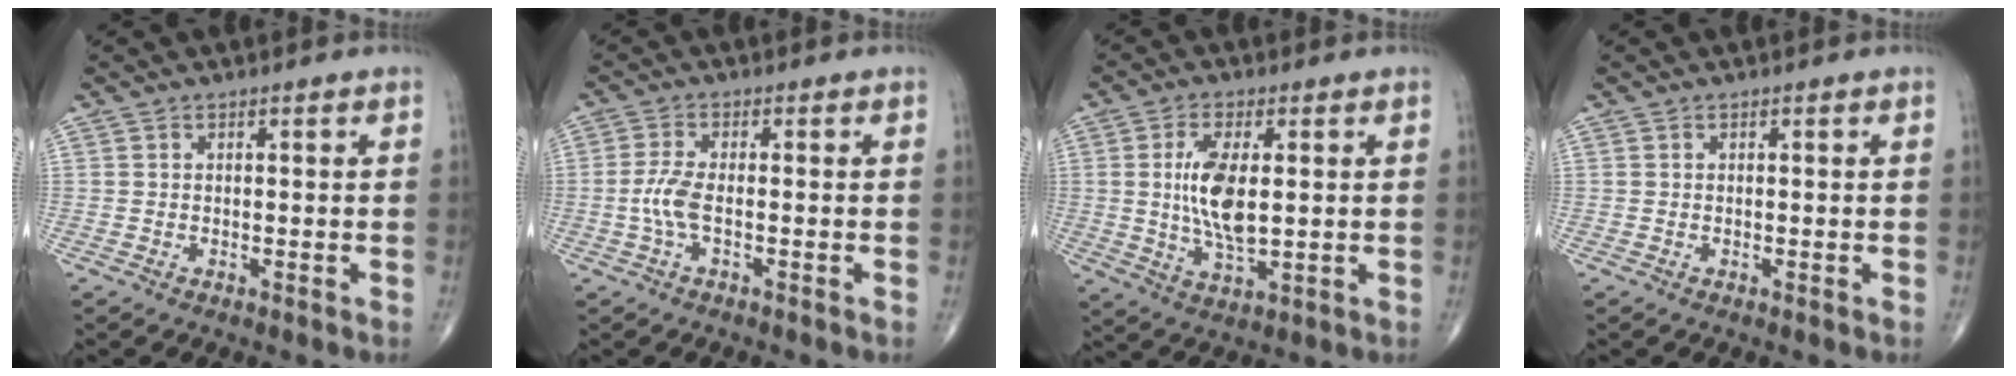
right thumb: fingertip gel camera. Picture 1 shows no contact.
{"total": 4.1, "force": [-0.9, 1.3, 3.8], "torque": [-0.099, 0.003, -0.022]}
{"total": 10.0, "force": [0.9, 4.1, 9.1], "torque": [-0.172, -0.019, 0.020]}
{"total": 0.0}